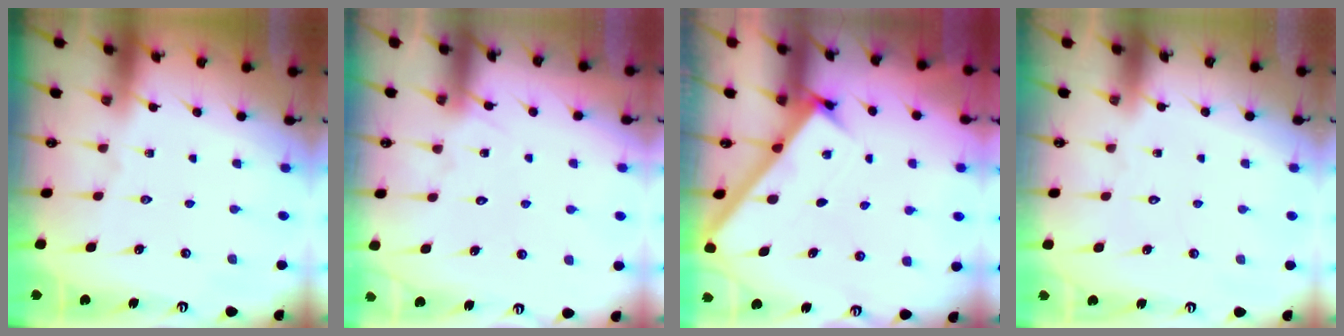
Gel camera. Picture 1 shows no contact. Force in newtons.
{"total": 7.1, "press": 7.1, "slide": 0.4}
{"total": 3.2, "press": 3.2, "slide": 0.2}
{"total": 1.7, "press": 1.7, "slide": 0.1}